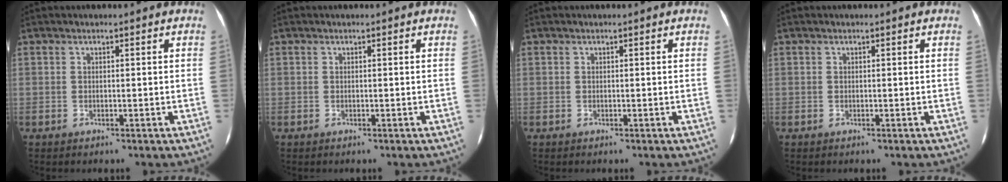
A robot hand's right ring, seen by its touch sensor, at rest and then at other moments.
{"total": 0.0}
{"total": 0.0}
{"total": 0.0}